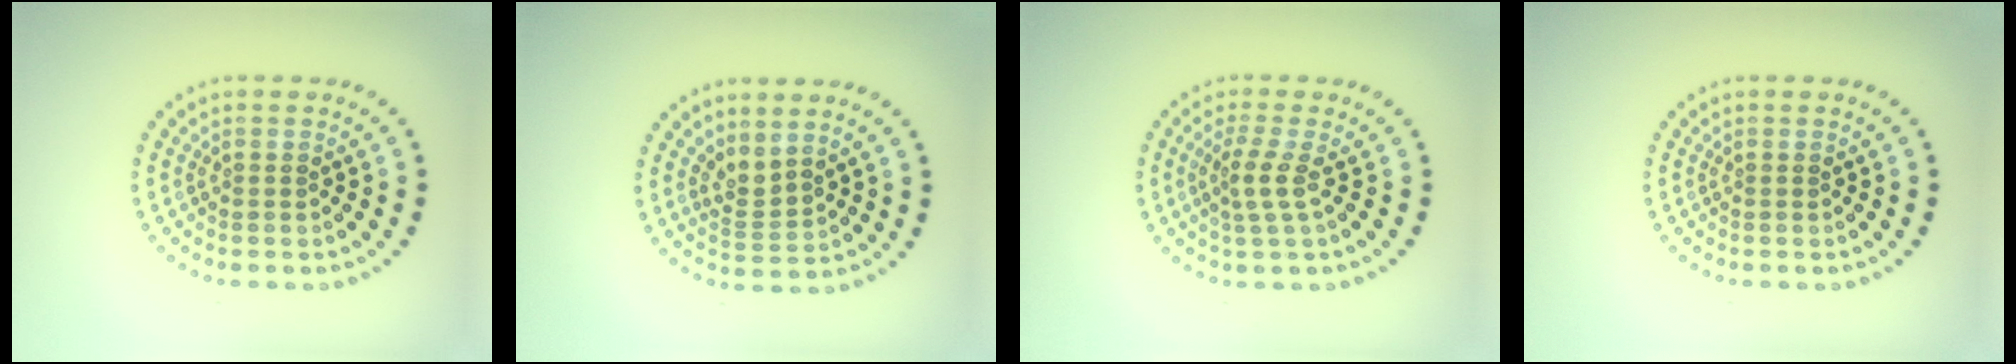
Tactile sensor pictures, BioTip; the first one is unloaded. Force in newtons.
{"total": 2.2, "press": 1.5, "slide": 1.6}
{"total": 2.2, "press": 1.6, "slide": 1.5}
{"total": 0.0}